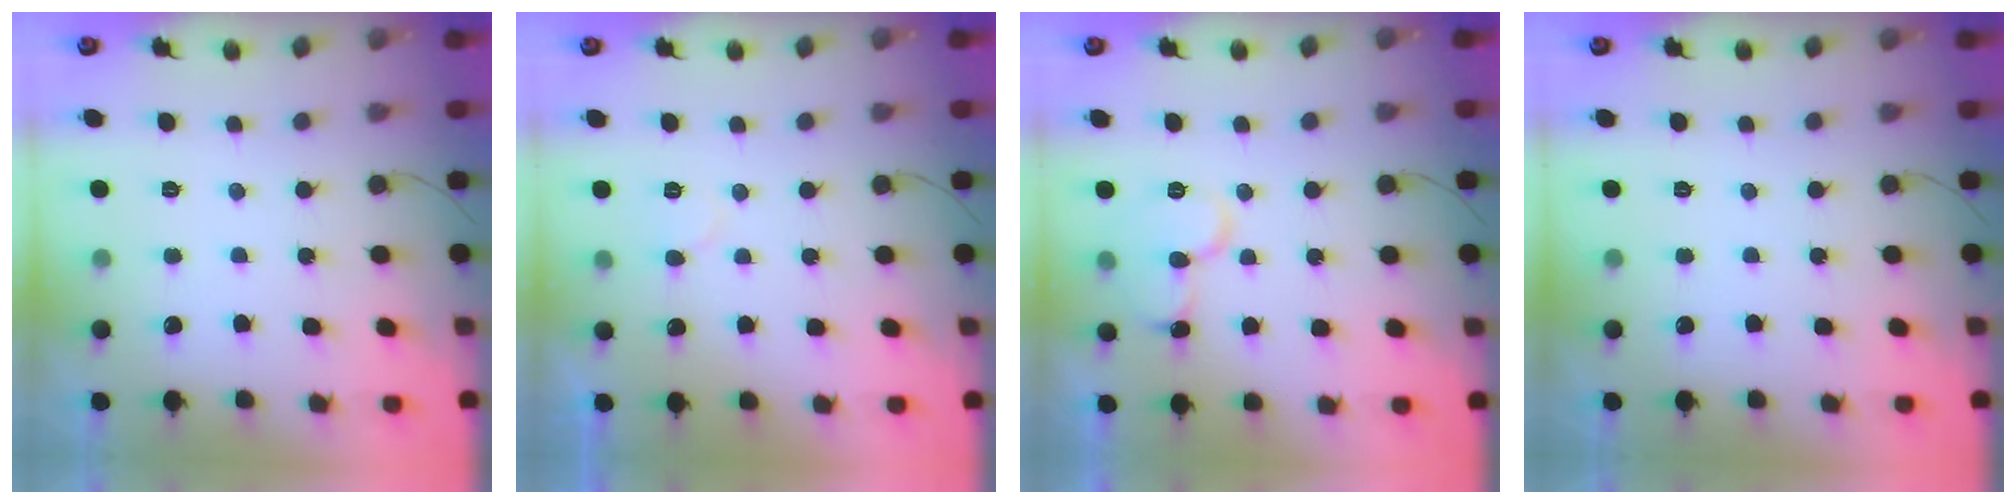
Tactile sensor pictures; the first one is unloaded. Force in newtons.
{"total": 3.7, "press": 3.7, "slide": 0.4}
{"total": 9.9, "press": 9.8, "slide": 1.1}
{"total": 0.0}